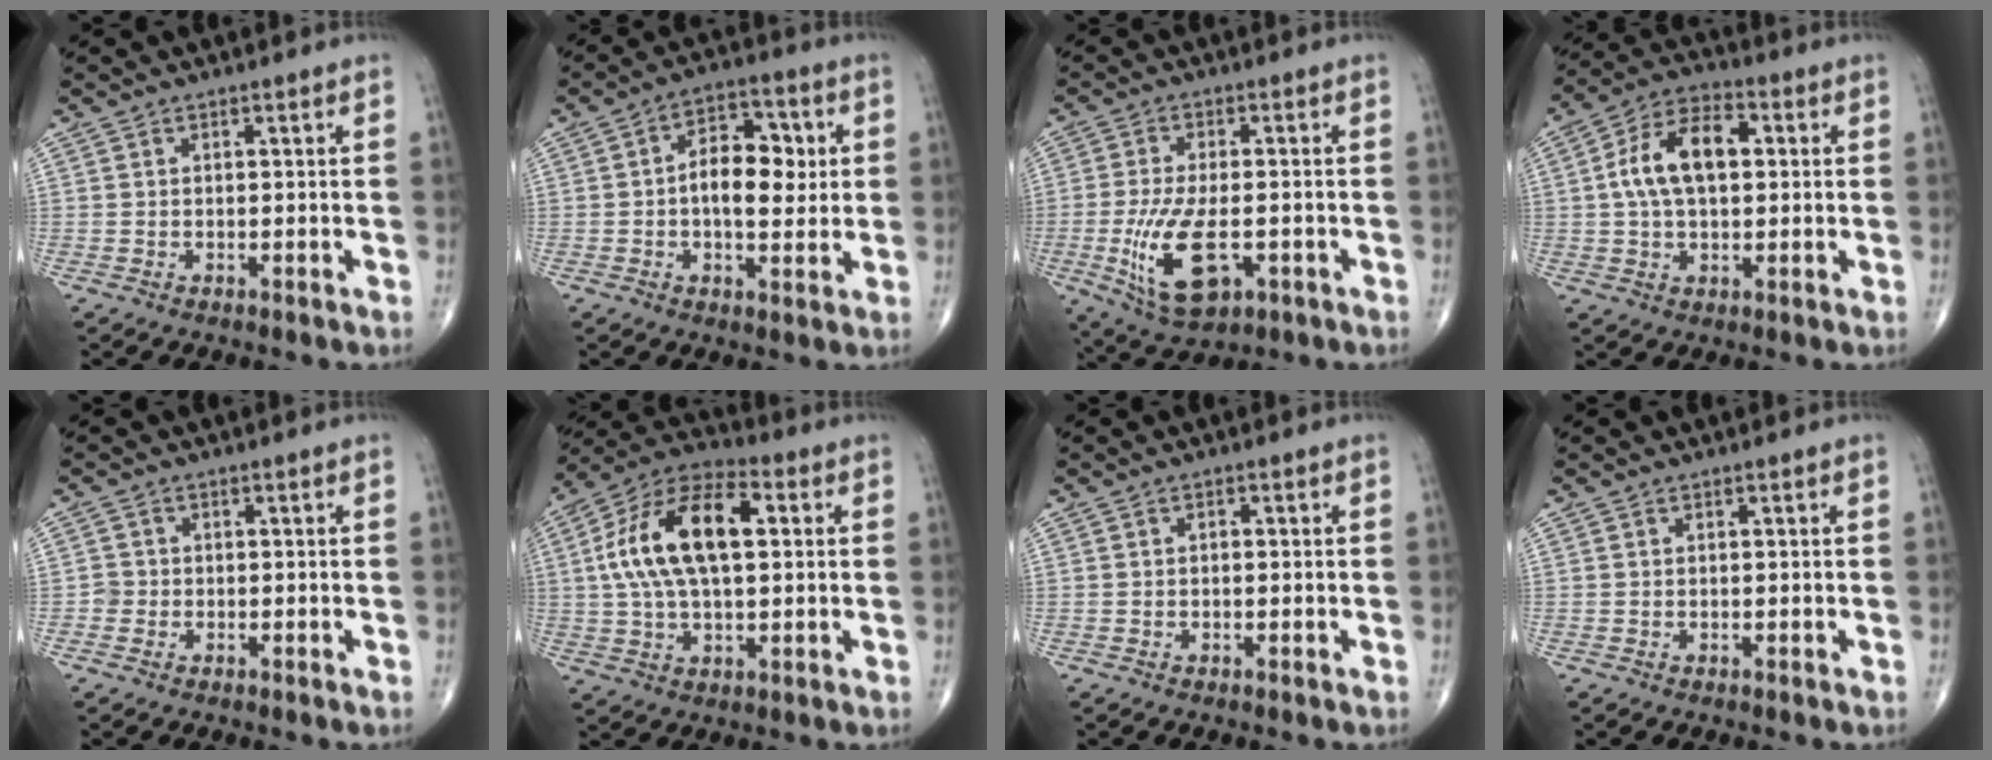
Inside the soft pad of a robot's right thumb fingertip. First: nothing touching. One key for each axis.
{"total": 11.1, "fx": 0.8, "fy": 6.3, "fz": 9.1, "tx": -0.116, "ty": 0.014, "tz": 0.009}
{"total": 12.5, "fx": -3.3, "fy": 5.7, "fz": 10.6, "tx": -0.206, "ty": -0.005, "tz": -0.047}
{"total": 12.8, "fx": 1.7, "fy": 7.3, "fz": 10.3, "tx": -0.182, "ty": 0.026, "tz": 0.023}
{"total": 1.5, "fx": -0.5, "fy": 1.4, "fz": 0.1, "tx": 0.007, "ty": 0.006, "tz": -0.015}
{"total": 18.3, "fx": 3.0, "fy": 9.2, "fz": 15.5, "tx": -0.285, "ty": 0.030, "tz": 0.046}
{"total": 0.8, "fx": 0.0, "fy": 0.5, "fz": 0.7, "tx": -0.013, "ty": 0.002, "tz": 0.000}
{"total": 0.0}